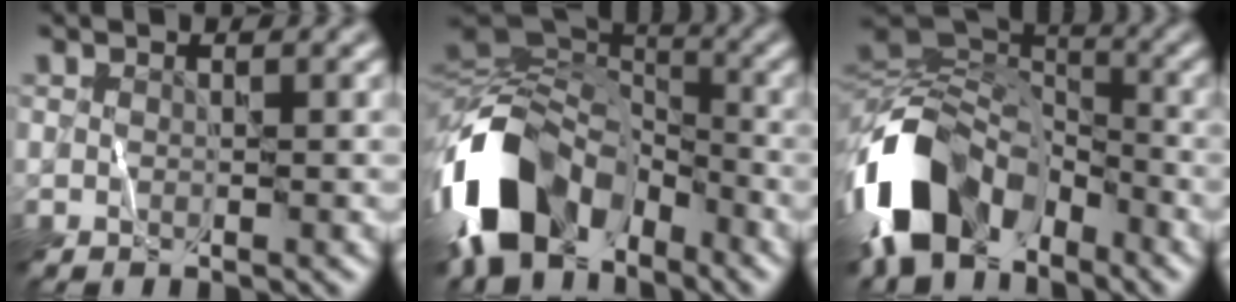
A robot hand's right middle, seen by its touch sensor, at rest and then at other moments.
{"total": 14.9, "force": [-6.8, 9.7, 9.0], "torque": [-0.204, -0.005, -0.135]}
{"total": 14.1, "force": [-6.8, 9.0, 8.4], "torque": [-0.193, -0.002, -0.135]}